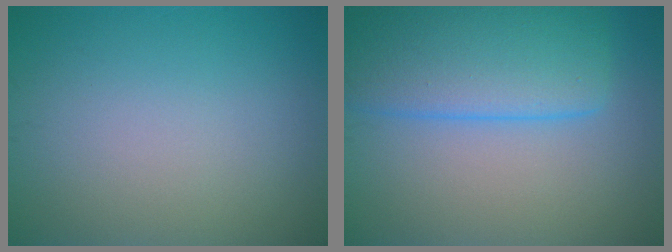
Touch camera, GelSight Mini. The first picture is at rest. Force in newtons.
{"total": 7.9, "press": 7.8, "slide": 0.5}